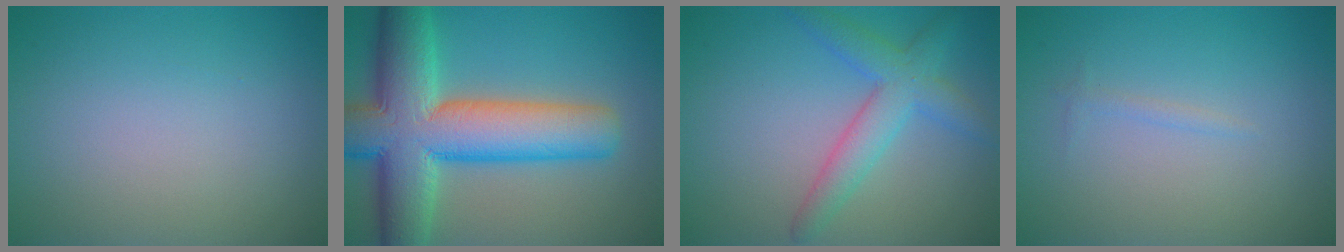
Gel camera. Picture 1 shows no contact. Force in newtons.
{"total": 13.0, "press": 13.0, "slide": 0.7}
{"total": 2.9, "press": 2.9, "slide": 0.2}
{"total": 0.6, "press": 0.6, "slide": 0.0}